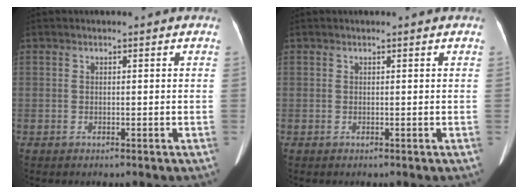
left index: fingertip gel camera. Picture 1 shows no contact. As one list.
[{"total": 0.8, "force": [0.7, 0.0, 0.4], "torque": [-0.008, 0.001, 0.010]}]